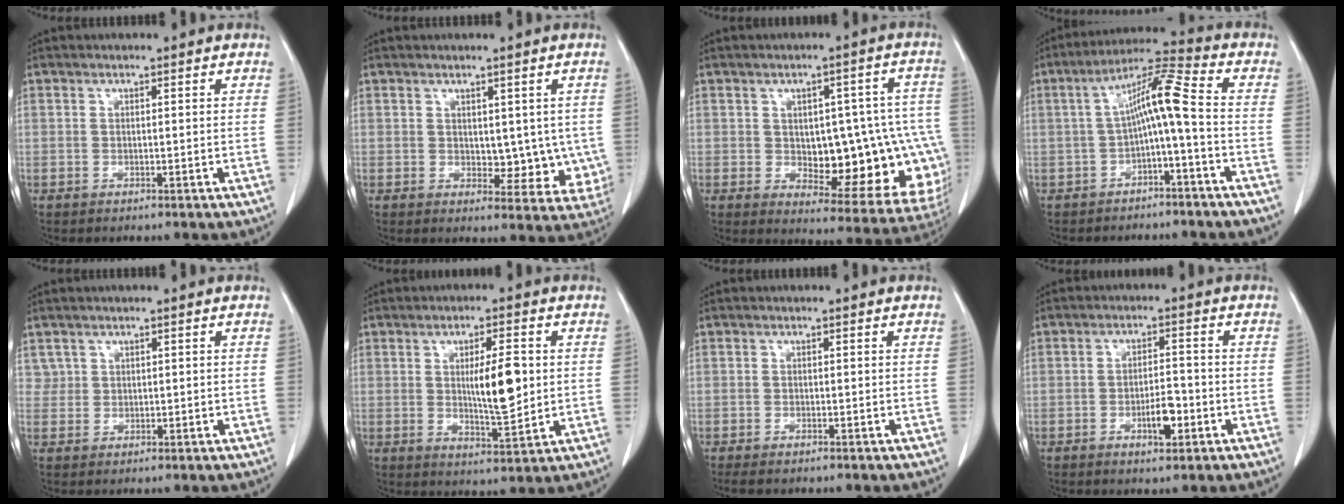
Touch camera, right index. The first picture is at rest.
{"total": 6.7, "force": [0.4, 4.1, 5.3], "torque": [-0.041, -0.005, 0.013]}
{"total": 18.8, "force": [-2.0, 8.1, 16.9], "torque": [-0.148, 0.030, 0.003]}
{"total": 8.1, "force": [-1.2, 0.4, 8.0], "torque": [-0.138, 0.035, -0.024]}
{"total": 1.7, "force": [0.8, 1.5, 0.0], "torque": [0.010, 0.004, 0.011]}
{"total": 8.1, "force": [0.8, 1.8, 7.9], "torque": [-0.124, -0.004, 0.020]}
{"total": 1.9, "force": [-1.6, 0.4, 1.0], "torque": [-0.017, -0.005, -0.020]}
{"total": 4.5, "force": [-1.9, 1.4, 3.9], "torque": [-0.065, 0.002, -0.028]}